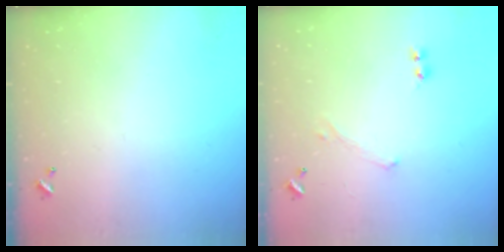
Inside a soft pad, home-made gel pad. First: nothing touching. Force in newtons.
{"total": 0.0}